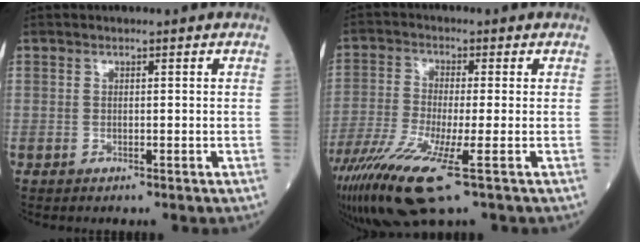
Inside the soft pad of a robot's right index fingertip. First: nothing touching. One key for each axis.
{"total": 12.9, "fx": -6.7, "fy": 1.6, "fz": 10.9, "tx": -0.222, "ty": -0.035, "tz": -0.123}